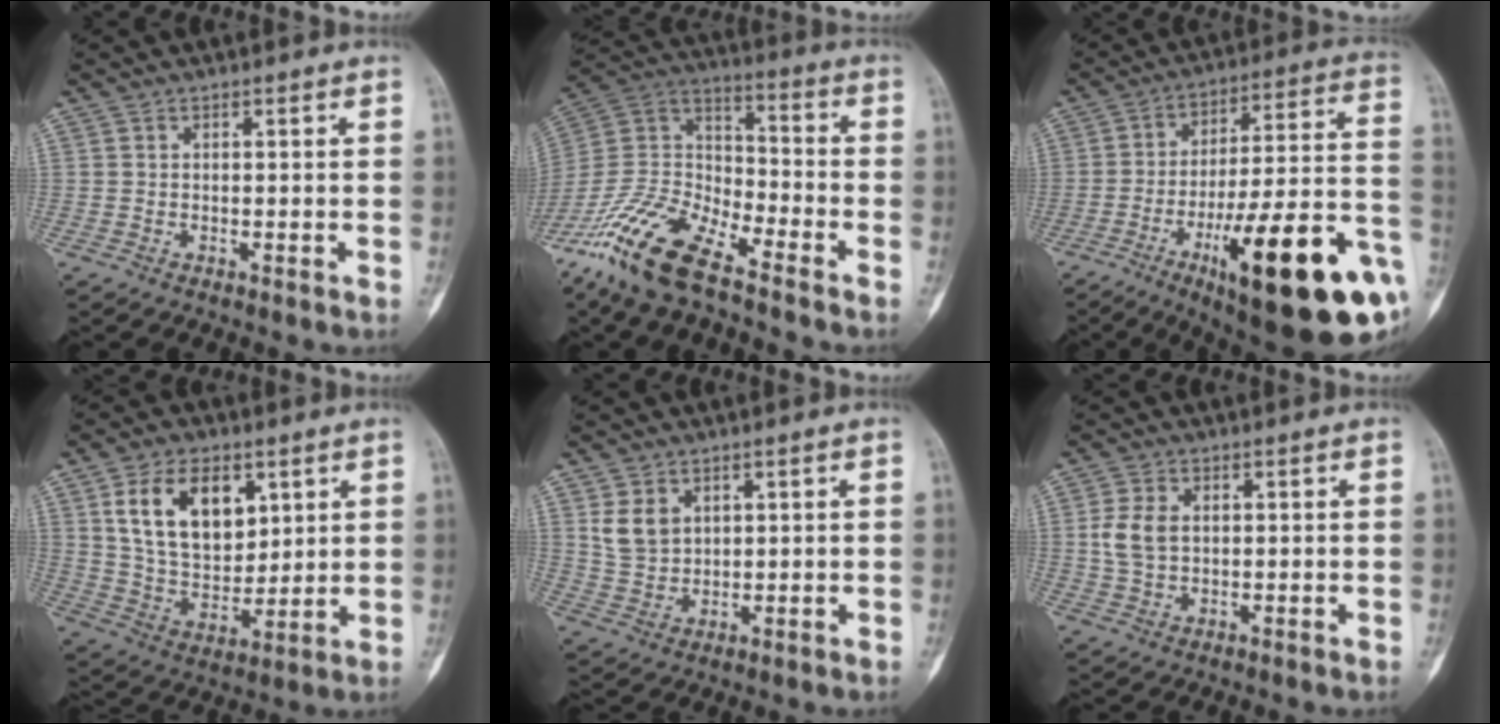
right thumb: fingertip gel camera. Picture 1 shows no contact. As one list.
[{"total": 17.9, "force": [-12.7, 6.0, 11.2], "torque": [-0.224, 0.059, -0.244]}, {"total": 29.3, "force": [-11.0, 7.1, 26.2], "torque": [-0.329, 0.037, -0.156]}, {"total": 15.7, "force": [6.0, 9.8, 10.7], "torque": [-0.155, -0.028, 0.124]}, {"total": 5.9, "force": [2.3, 4.4, 3.2], "torque": [-0.046, -0.011, 0.054]}, {"total": 5.7, "force": [0.7, 3.9, 4.1], "torque": [-0.087, 0.002, 0.016]}]